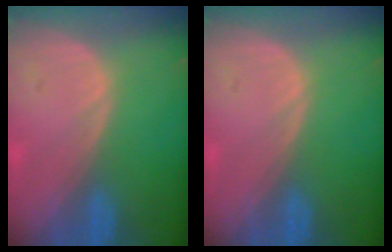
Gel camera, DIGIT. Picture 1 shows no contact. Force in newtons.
{"total": 0.0}